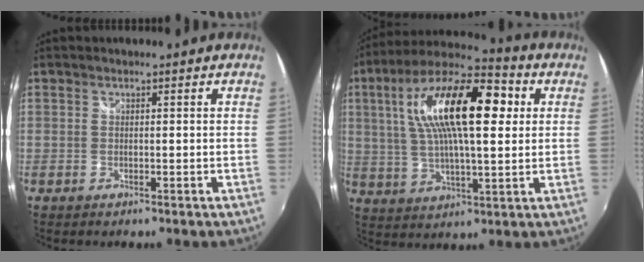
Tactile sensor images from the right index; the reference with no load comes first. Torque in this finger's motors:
{"motor_torque": [1.11, -0.24, 1.05, 0.21]}